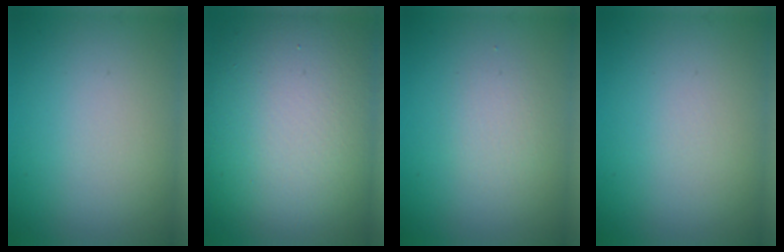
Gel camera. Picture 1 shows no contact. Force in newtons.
{"total": 15.4, "press": 15.3, "slide": 1.0}
{"total": 1.5, "press": 1.5, "slide": 0.1}
{"total": 0.0}